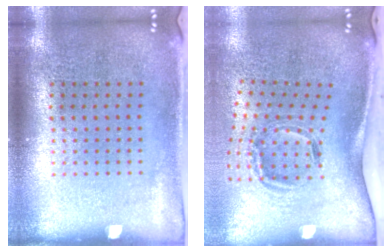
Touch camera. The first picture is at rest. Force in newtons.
{"total": 1.9, "press": 1.2, "slide": 1.4}